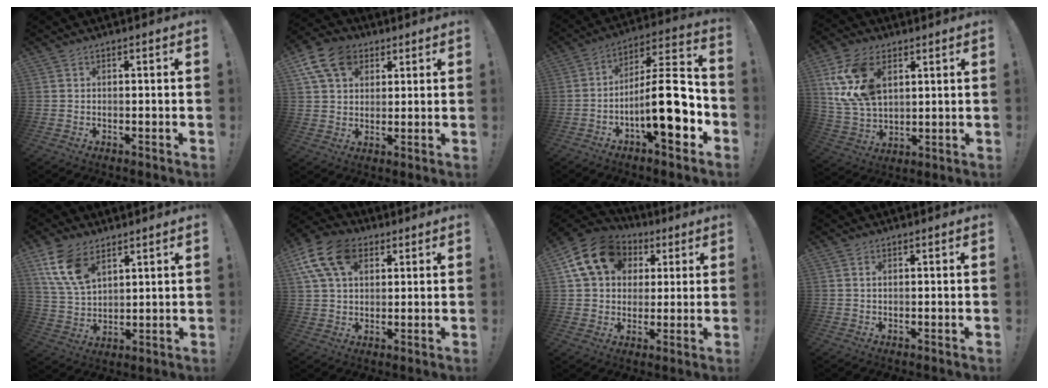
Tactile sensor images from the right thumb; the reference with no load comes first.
{"total": 13.1, "force": [6.0, 9.5, 6.8], "torque": [-0.128, -0.016, 0.120]}
{"total": 20.3, "force": [-5.8, 5.9, 18.5], "torque": [-0.312, 0.034, -0.089]}
{"total": 16.7, "force": [6.4, 11.0, 10.9], "torque": [-0.206, -0.020, 0.125]}
{"total": 12.6, "force": [7.1, 7.4, 7.2], "torque": [-0.141, -0.022, 0.139]}
{"total": 15.0, "force": [6.4, 9.9, 9.3], "torque": [-0.173, -0.020, 0.123]}
{"total": 16.7, "force": [6.3, 12.8, 8.6], "torque": [-0.135, -0.016, 0.126]}
{"total": 1.0, "force": [0.4, 0.5, 0.7], "torque": [-0.010, 0.000, 0.005]}